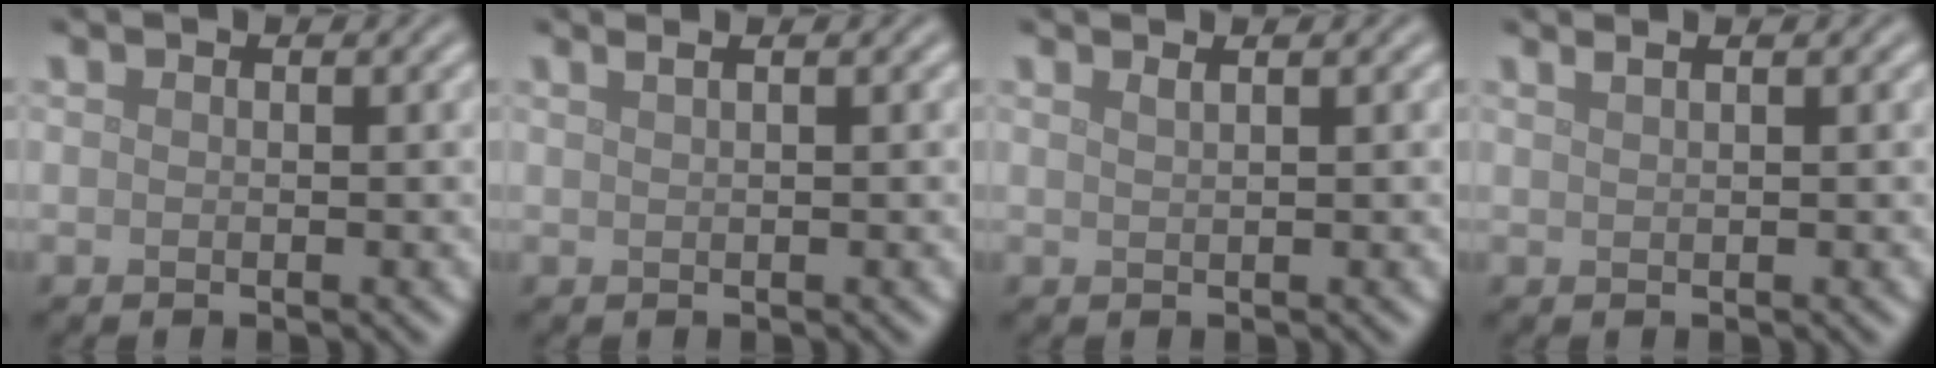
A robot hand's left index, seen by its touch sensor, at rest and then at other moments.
{"total": 2.7, "force": [1.6, 1.3, 1.7], "torque": [-0.002, 0.014, -0.007]}
{"total": 1.3, "force": [0.8, 0.5, 0.8], "torque": [-0.002, 0.004, 0.003]}
{"total": 2.2, "force": [1.5, 1.0, 1.3], "torque": [-0.002, 0.004, -0.001]}